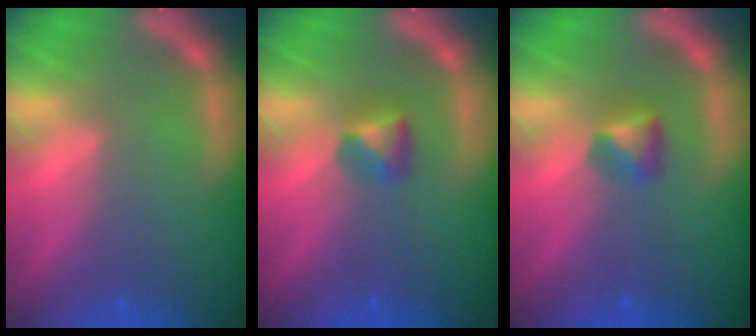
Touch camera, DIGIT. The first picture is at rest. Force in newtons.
{"total": 1.9}
{"total": 1.9}